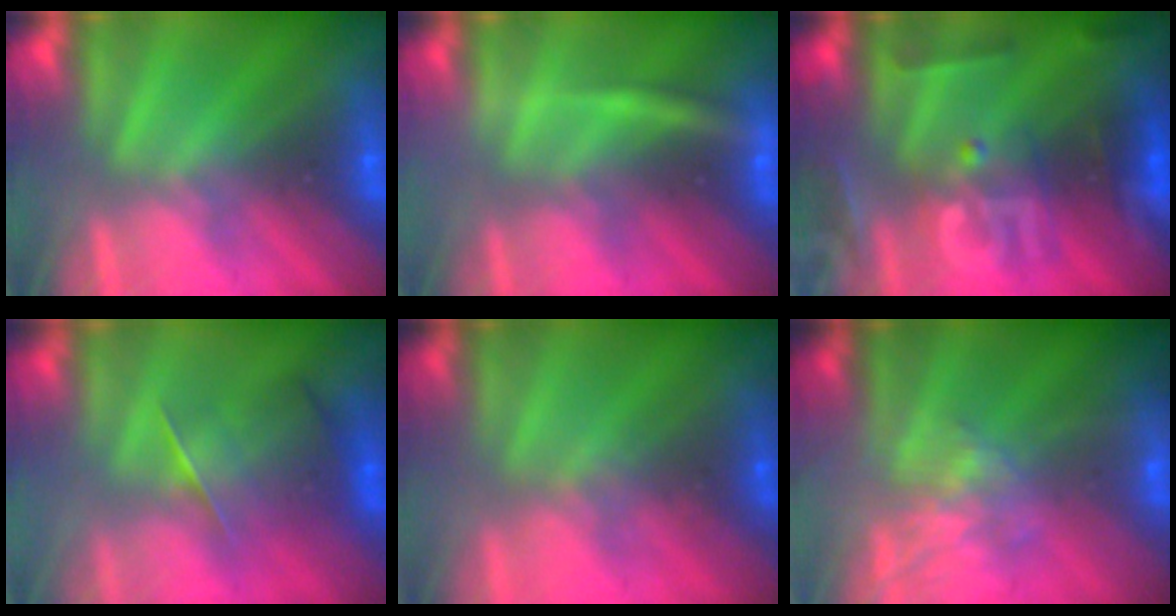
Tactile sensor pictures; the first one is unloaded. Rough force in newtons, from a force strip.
{"total": 3.1}
{"total": 2.8}
{"total": 2.1}
{"total": 1.5}
{"total": 9.1}